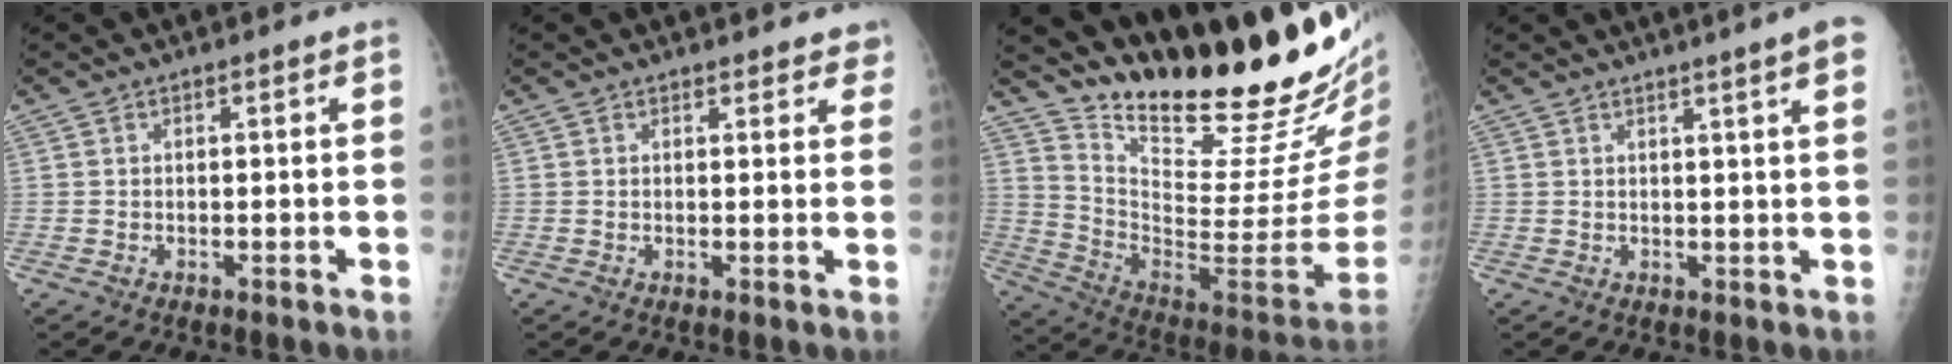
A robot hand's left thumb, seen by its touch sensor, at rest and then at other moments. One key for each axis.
{"total": 4.3, "fx": 3.8, "fy": 1.7, "fz": 1.0, "tx": 0.023, "ty": -0.013, "tz": 0.032}
{"total": 27.6, "fx": 23.6, "fy": 3.4, "fz": 13.9, "tx": -0.189, "ty": -0.187, "tz": 0.354}
{"total": 6.8, "fx": 4.4, "fy": -0.3, "fz": 5.2, "tx": -0.063, "ty": -0.008, "tz": 0.045}